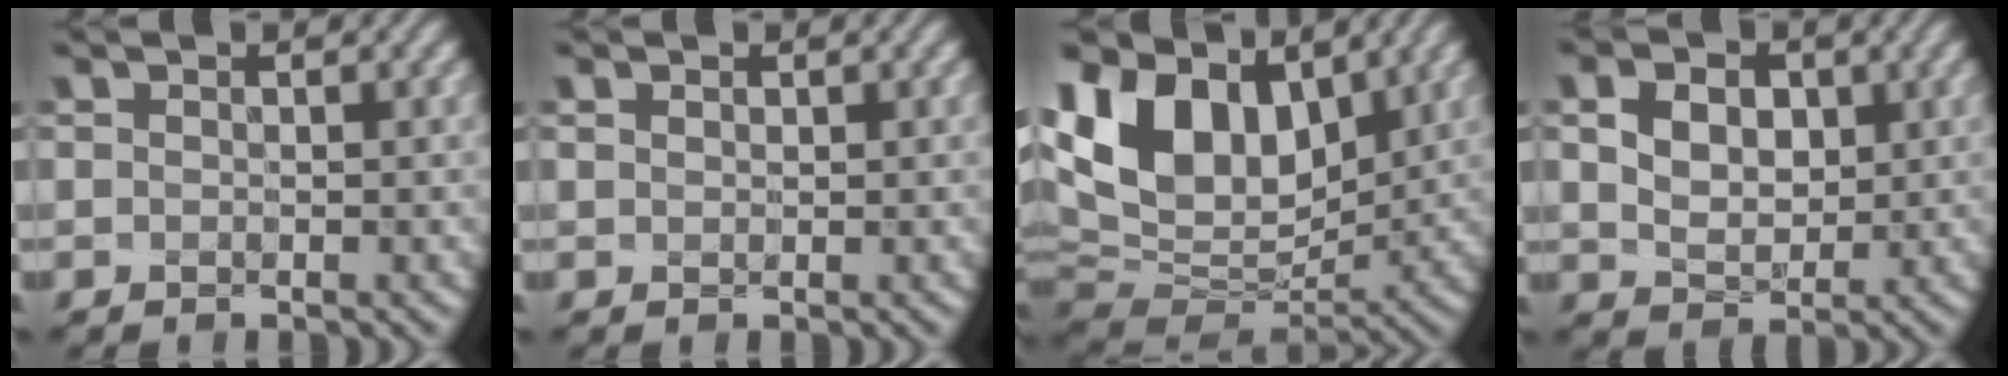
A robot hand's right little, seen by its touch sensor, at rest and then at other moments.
{"total": 0.7, "force": [0.5, 0.5, 0.2], "torque": [-0.017, 0.010, 0.008]}
{"total": 10.8, "force": [4.4, 7.0, 7.0], "torque": [-0.159, 0.007, 0.086]}
{"total": 3.3, "force": [0.9, 2.4, 2.2], "torque": [-0.047, -0.002, 0.016]}